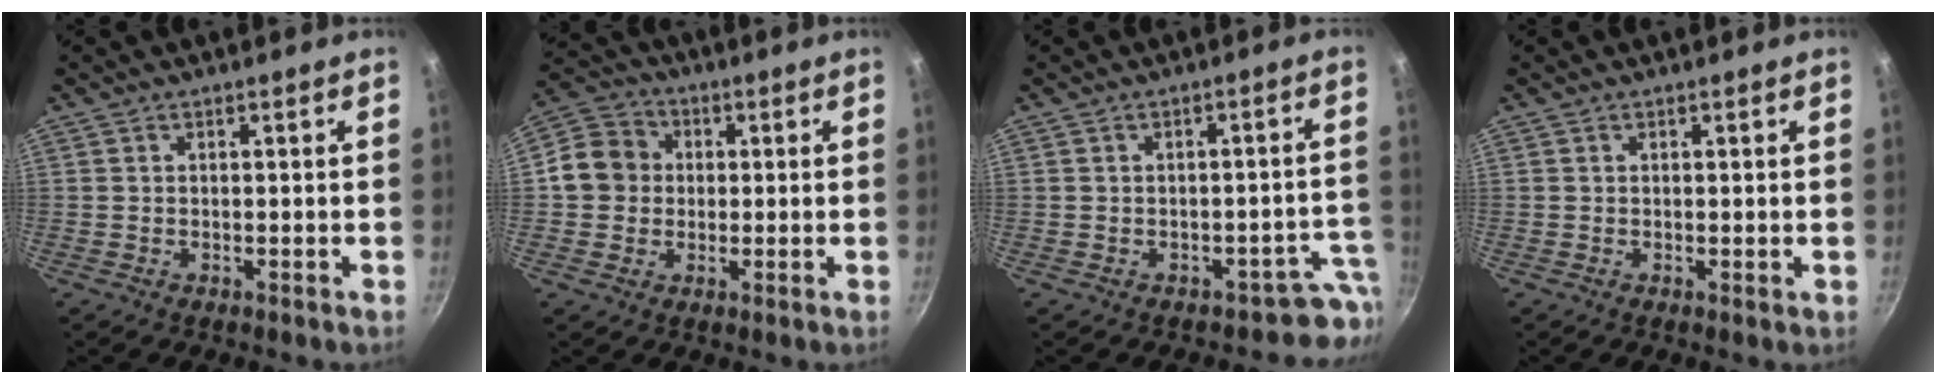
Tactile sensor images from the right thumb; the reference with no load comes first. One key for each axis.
{"total": 8.9, "fx": 0.4, "fy": 8.0, "fz": 3.8, "tx": -0.038, "ty": 0.017, "tz": -0.014}
{"total": 5.2, "fx": -3.3, "fy": 3.5, "fz": 1.8, "tx": 0.043, "ty": 0.044, "tz": -0.037}
{"total": 0.0}